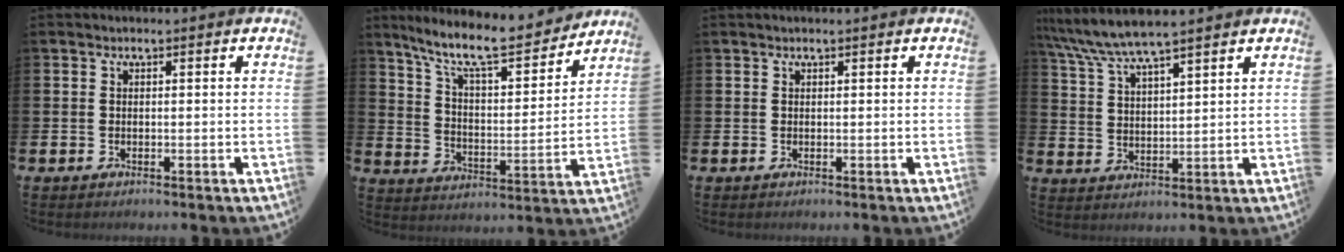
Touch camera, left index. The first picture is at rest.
{"total": 10.5, "force": [9.2, 2.0, 4.6], "torque": [-0.123, -0.057, 0.158]}
{"total": 0.0}
{"total": 6.5, "force": [6.0, 0.5, 2.4], "torque": [-0.075, -0.023, 0.107]}